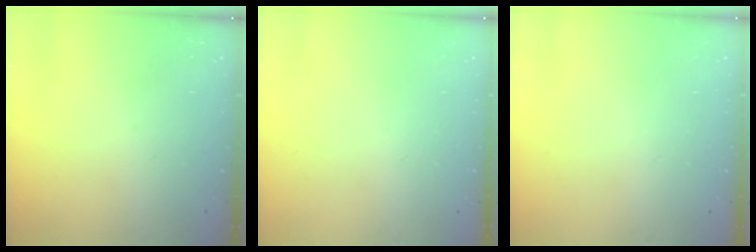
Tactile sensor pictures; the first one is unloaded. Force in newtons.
{"total": 0.0}
{"total": 0.0}